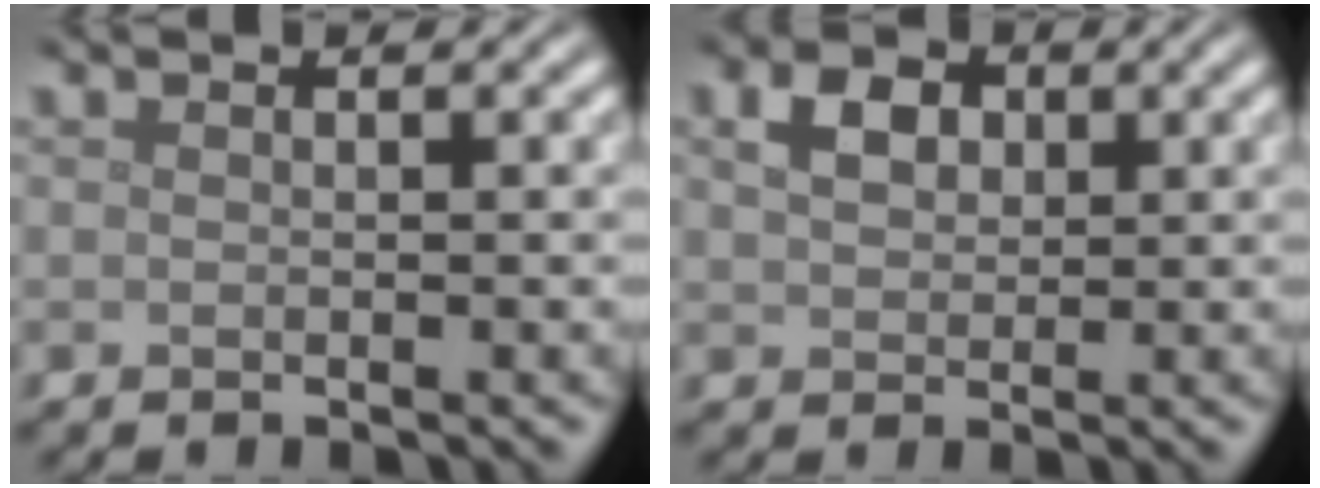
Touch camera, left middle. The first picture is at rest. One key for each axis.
{"total": 2.9, "fx": 1.1, "fy": 2.1, "fz": 1.6, "tx": -0.036, "ty": 0.007, "tz": 0.016}